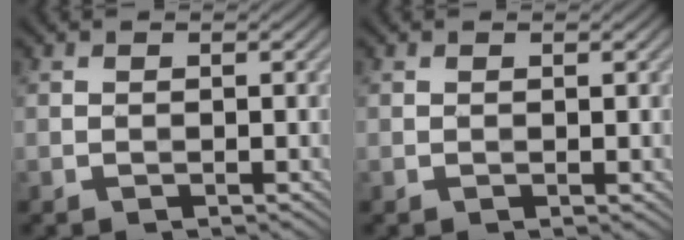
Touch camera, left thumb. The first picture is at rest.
{"total": 0.0}